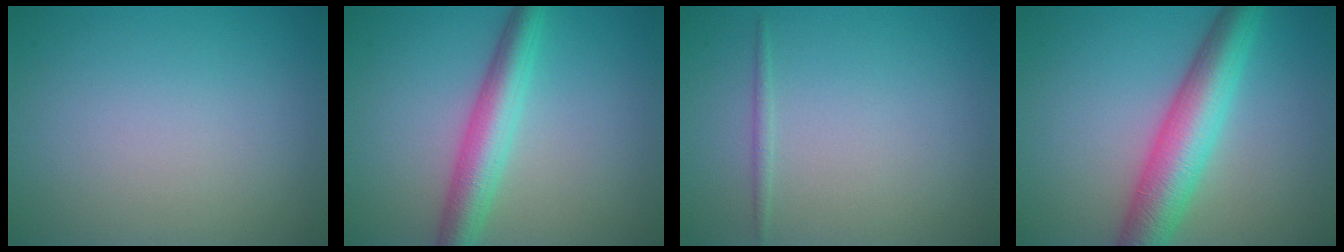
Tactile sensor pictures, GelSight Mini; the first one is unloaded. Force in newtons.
{"total": 4.8, "press": 4.8, "slide": 0.2}
{"total": 0.7, "press": 0.7, "slide": 0.0}
{"total": 7.0, "press": 7.0, "slide": 0.2}